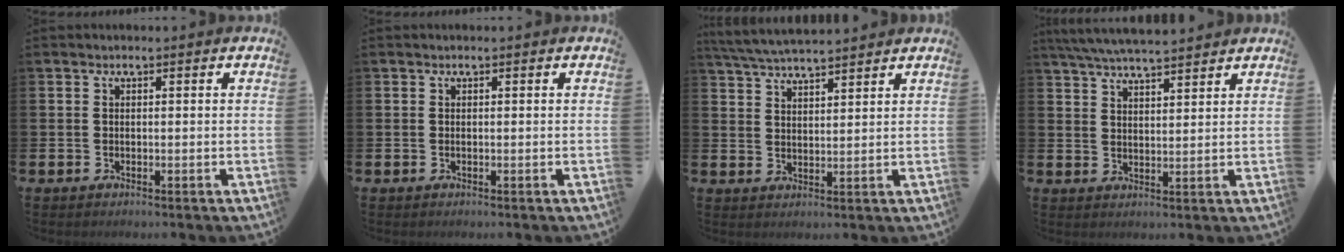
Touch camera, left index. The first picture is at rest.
{"total": 0.0}
{"total": 5.2, "force": [5.0, 0.3, 1.2], "torque": [-0.040, -0.022, 0.091]}
{"total": 5.9, "force": [5.6, 0.6, 1.8], "torque": [-0.053, -0.020, 0.103]}